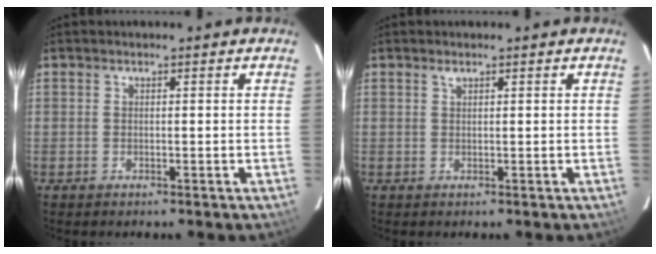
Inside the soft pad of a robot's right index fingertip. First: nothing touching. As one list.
[{"total": 0.6, "force": [0.5, 0.2, 0.3], "torque": [-0.004, 0.002, 0.010]}]